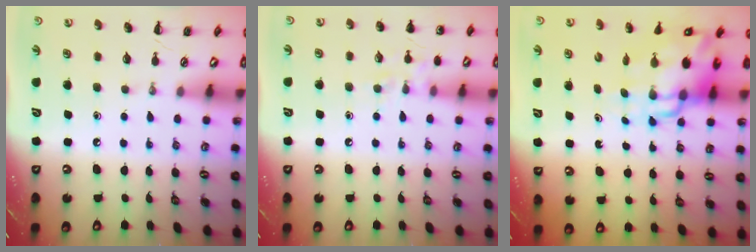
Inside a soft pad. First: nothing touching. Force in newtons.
{"total": 7.9, "press": 7.7, "slide": 1.9}
{"total": 11.3, "press": 10.9, "slide": 3.1}